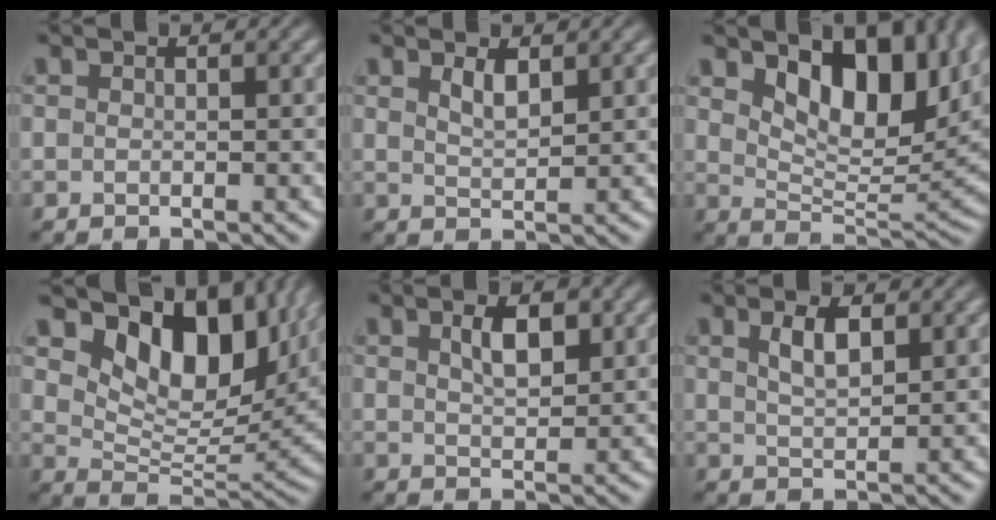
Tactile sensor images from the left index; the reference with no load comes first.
{"total": 1.9, "force": [1.2, 0.6, 1.3], "torque": [-0.025, -0.002, 0.025]}
{"total": 10.1, "force": [4.4, 4.8, 7.7], "torque": [-0.123, -0.006, 0.078]}
{"total": 10.7, "force": [5.8, 5.6, 7.1], "torque": [-0.110, -0.009, 0.103]}
{"total": 3.2, "force": [1.3, 1.4, 2.5], "torque": [-0.045, 0.005, 0.025]}
{"total": 2.8, "force": [1.3, 1.1, 2.2], "torque": [-0.045, 0.002, 0.026]}